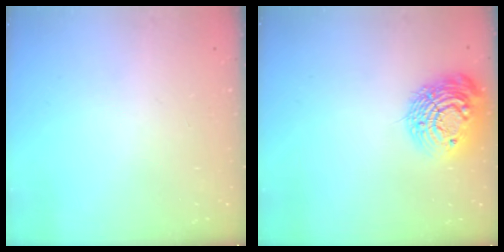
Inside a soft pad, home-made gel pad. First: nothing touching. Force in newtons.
{"total": 14.9, "press": 14.8, "slide": 1.2}